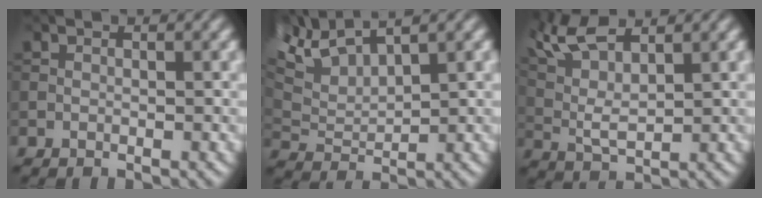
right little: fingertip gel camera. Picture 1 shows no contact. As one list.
[{"total": 5.6, "force": [4.3, 1.3, 3.3], "torque": [-0.091, 0.022, 0.099]}, {"total": 5.4, "force": [3.8, 1.1, 3.7], "torque": [-0.098, 0.016, 0.095]}]